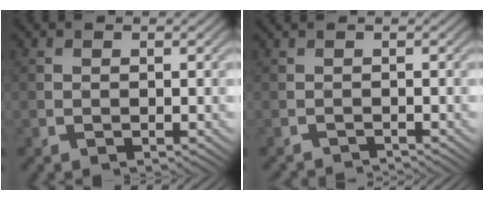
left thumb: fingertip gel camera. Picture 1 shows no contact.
{"total": 1.7, "force": [-1.6, 0.2, 0.4], "torque": [-0.003, -0.009, -0.031]}